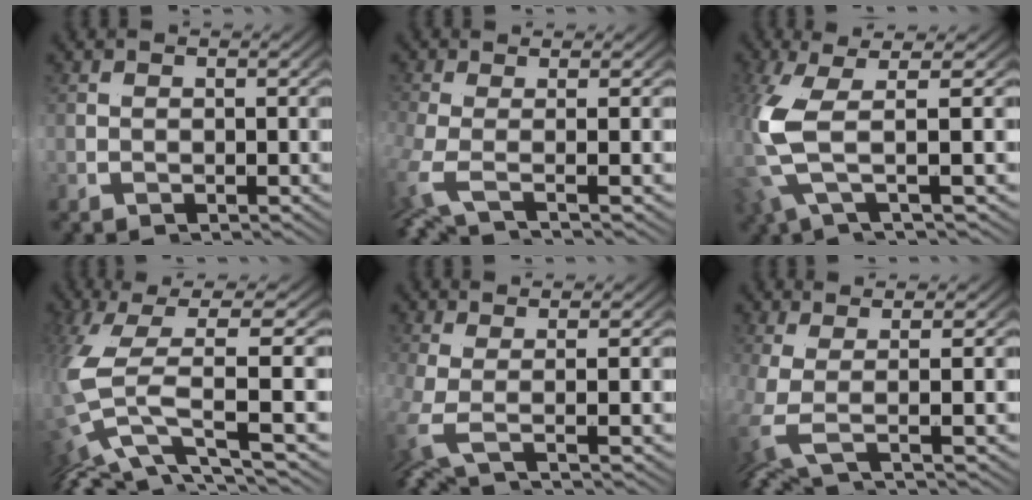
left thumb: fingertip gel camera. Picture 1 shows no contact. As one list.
[{"total": 2.2, "force": [0.9, -1.8, 0.9], "torque": [-0.016, 0.008, 0.008]}, {"total": 3.9, "force": [2.0, -2.6, 2.1], "torque": [-0.065, 0.028, 0.028]}, {"total": 4.2, "force": [0.5, 0.1, 4.1], "torque": [-0.152, -0.003, 0.025]}, {"total": 2.6, "force": [1.0, -2.1, 1.2], "torque": [-0.010, 0.015, 0.010]}, {"total": 3.0, "force": [1.4, -2.4, 1.0], "torque": [-0.011, 0.020, 0.015]}]